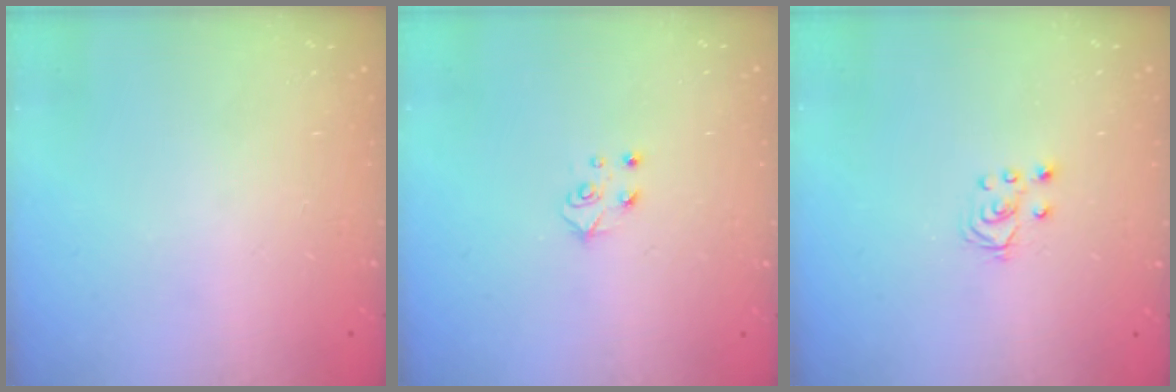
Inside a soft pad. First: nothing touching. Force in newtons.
{"total": 4.8, "press": 4.8, "slide": 0.5}
{"total": 3.1, "press": 3.1, "slide": 0.2}